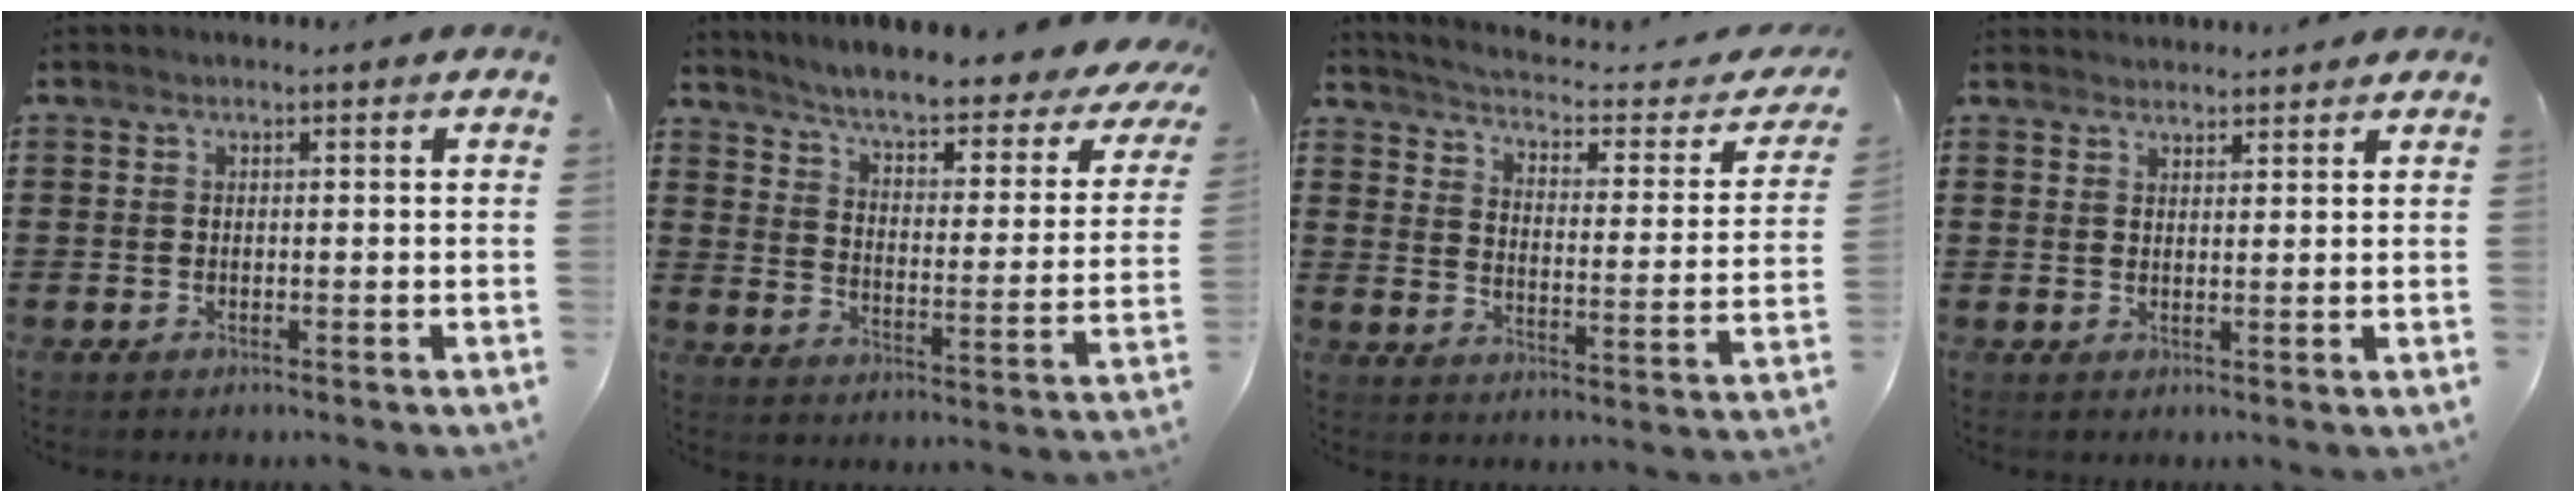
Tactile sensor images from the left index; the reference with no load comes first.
{"total": 5.6, "force": [4.5, 0.2, 3.3], "torque": [-0.082, -0.037, 0.068]}
{"total": 2.7, "force": [2.4, 0.1, 1.3], "torque": [-0.046, -0.027, 0.030]}
{"total": 2.1, "force": [2.1, 0.1, -0.2], "torque": [-0.001, -0.001, 0.041]}